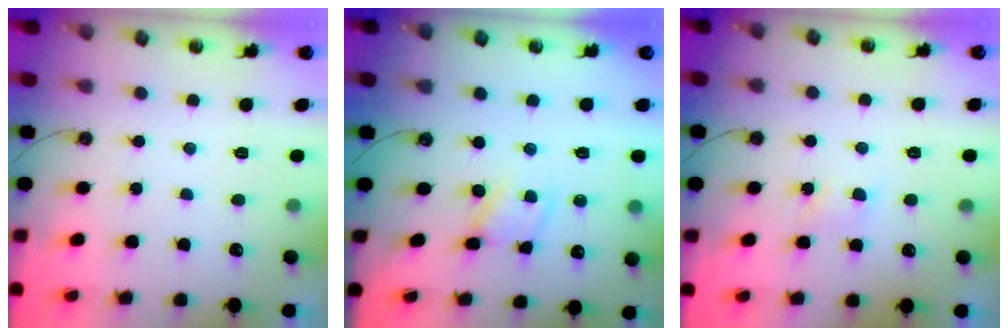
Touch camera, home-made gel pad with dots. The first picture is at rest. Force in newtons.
{"total": 2.6, "press": 2.6, "slide": 0.2}
{"total": 4.1, "press": 4.0, "slide": 0.6}